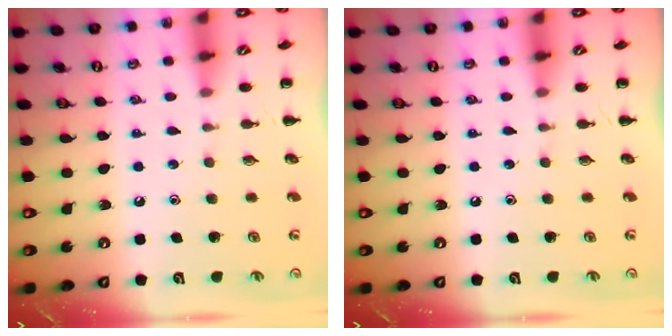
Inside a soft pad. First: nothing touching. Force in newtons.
{"total": 0.0}